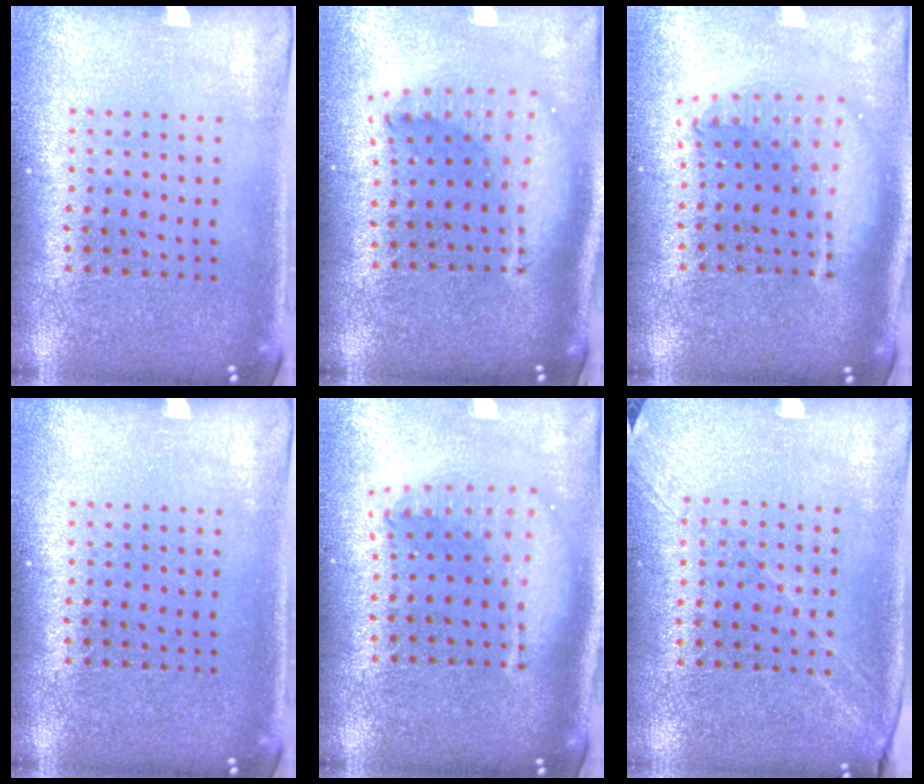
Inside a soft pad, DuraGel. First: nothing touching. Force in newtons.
{"total": 2.1, "press": 1.7, "slide": 1.3}
{"total": 1.9, "press": 1.6, "slide": 1.2}
{"total": 0.0}
{"total": 2.1, "press": 1.6, "slide": 1.3}
{"total": 1.2, "press": 1.1, "slide": 0.6}